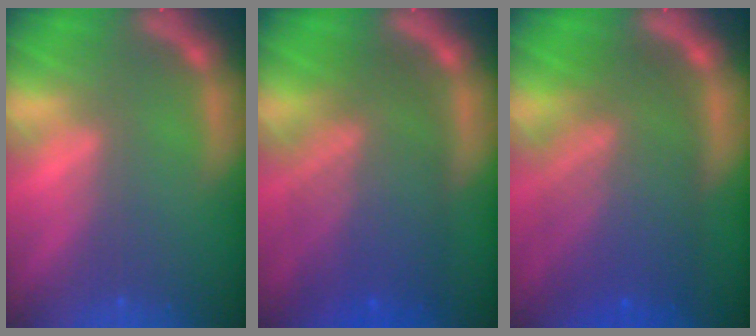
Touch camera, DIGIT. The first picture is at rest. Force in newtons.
{"total": 9.5}
{"total": 10.0}